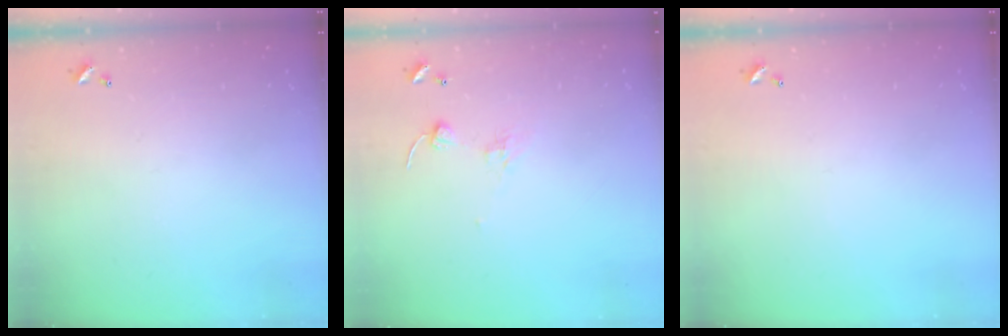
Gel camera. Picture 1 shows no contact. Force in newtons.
{"total": 1.7, "press": 1.5, "slide": 0.7}
{"total": 0.0}